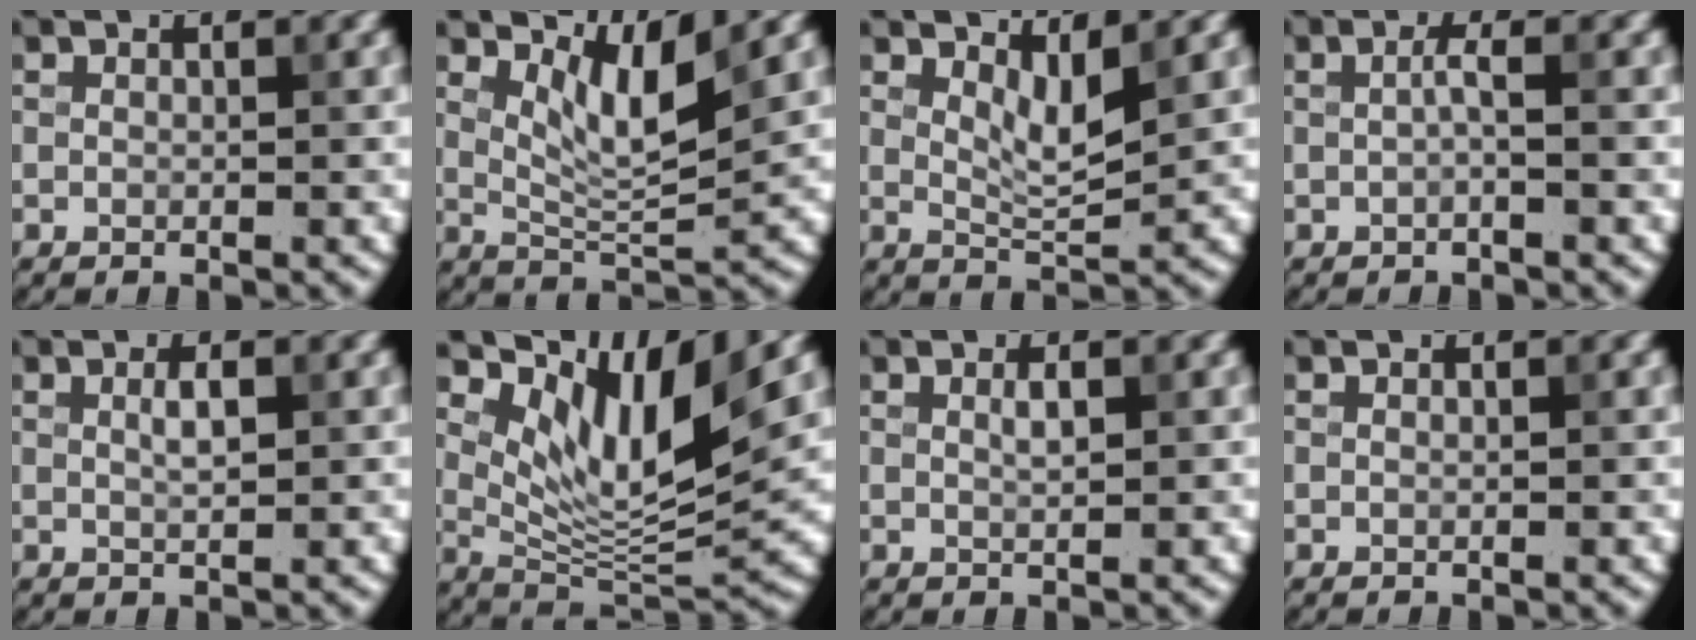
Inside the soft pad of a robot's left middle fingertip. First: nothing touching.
{"total": 3.9, "force": [2.1, 1.0, 3.1], "torque": [-0.066, -0.010, 0.043]}
{"total": 2.6, "force": [1.3, 0.7, 2.1], "torque": [-0.040, -0.005, 0.029]}
{"total": 0.8, "force": [-0.2, -0.2, 0.8], "torque": [-0.019, 0.006, -0.001]}
{"total": 1.3, "force": [0.3, 0.3, 1.2], "torque": [-0.028, 0.004, 0.010]}
{"total": 8.7, "force": [4.6, 2.7, 6.8], "torque": [-0.116, -0.013, 0.093]}
{"total": 0.9, "force": [0.3, 0.2, 0.9], "torque": [-0.019, 0.003, 0.009]}
{"total": 0.0}